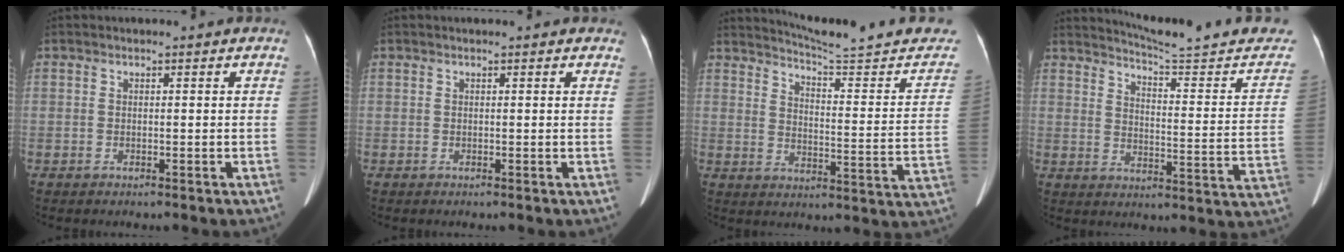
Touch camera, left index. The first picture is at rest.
{"total": 2.5, "force": [2.2, 0.8, 0.9], "torque": [-0.009, 0.009, 0.011]}
{"total": 19.4, "force": [18.4, -0.1, 6.2], "torque": [-0.082, -0.090, 0.227]}
{"total": 19.1, "force": [18.1, 0.2, 5.9], "torque": [-0.077, -0.090, 0.221]}